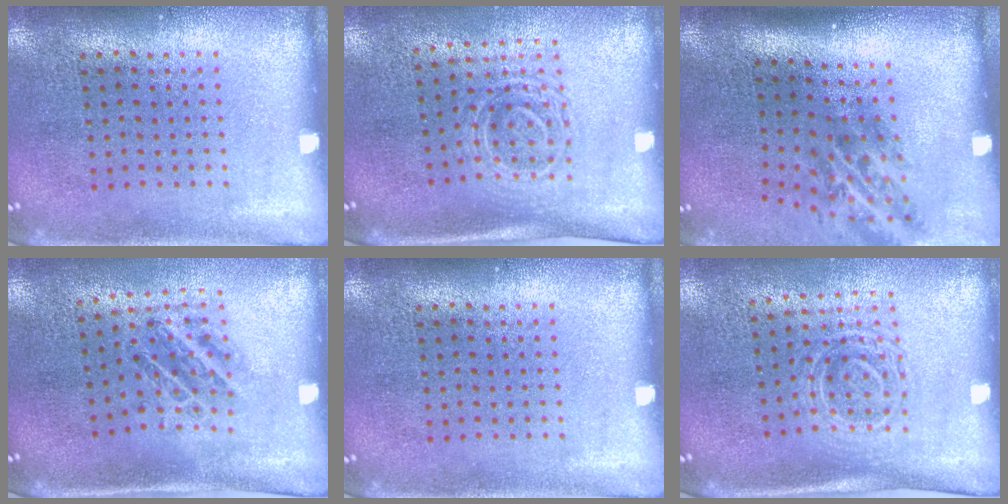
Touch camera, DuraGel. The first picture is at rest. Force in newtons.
{"total": 1.7, "press": 1.4, "slide": 1.0}
{"total": 2.1, "press": 1.4, "slide": 1.6}
{"total": 1.0, "press": 1.0, "slide": 0.2}
{"total": 0.0}
{"total": 1.7, "press": 1.4, "slide": 1.0}